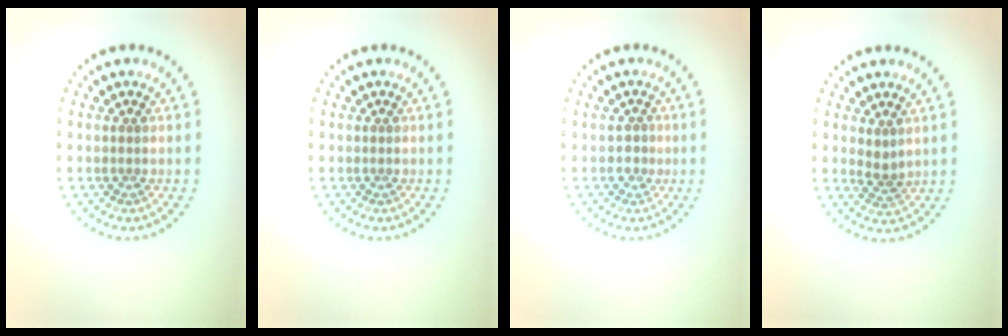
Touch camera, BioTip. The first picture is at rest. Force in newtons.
{"total": 0.0}
{"total": 0.8, "press": 0.8, "slide": 0.3}
{"total": 1.5, "press": 1.3, "slide": 0.9}